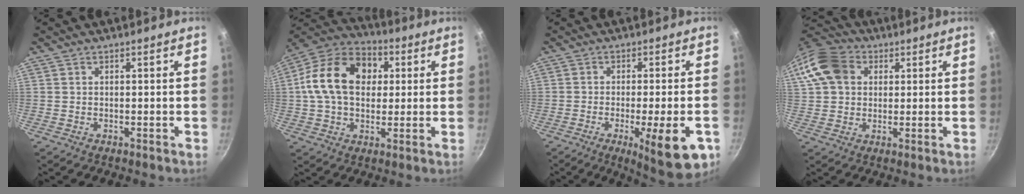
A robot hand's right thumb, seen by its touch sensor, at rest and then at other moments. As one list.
[{"total": 18.0, "force": [2.8, 13.0, 12.2], "torque": [-0.185, 0.026, 0.030]}, {"total": 13.0, "force": [-4.9, 2.9, 11.7], "torque": [-0.146, 0.003, -0.064]}, {"total": 12.7, "force": [3.4, 10.1, 6.8], "torque": [-0.121, 0.022, 0.048]}]